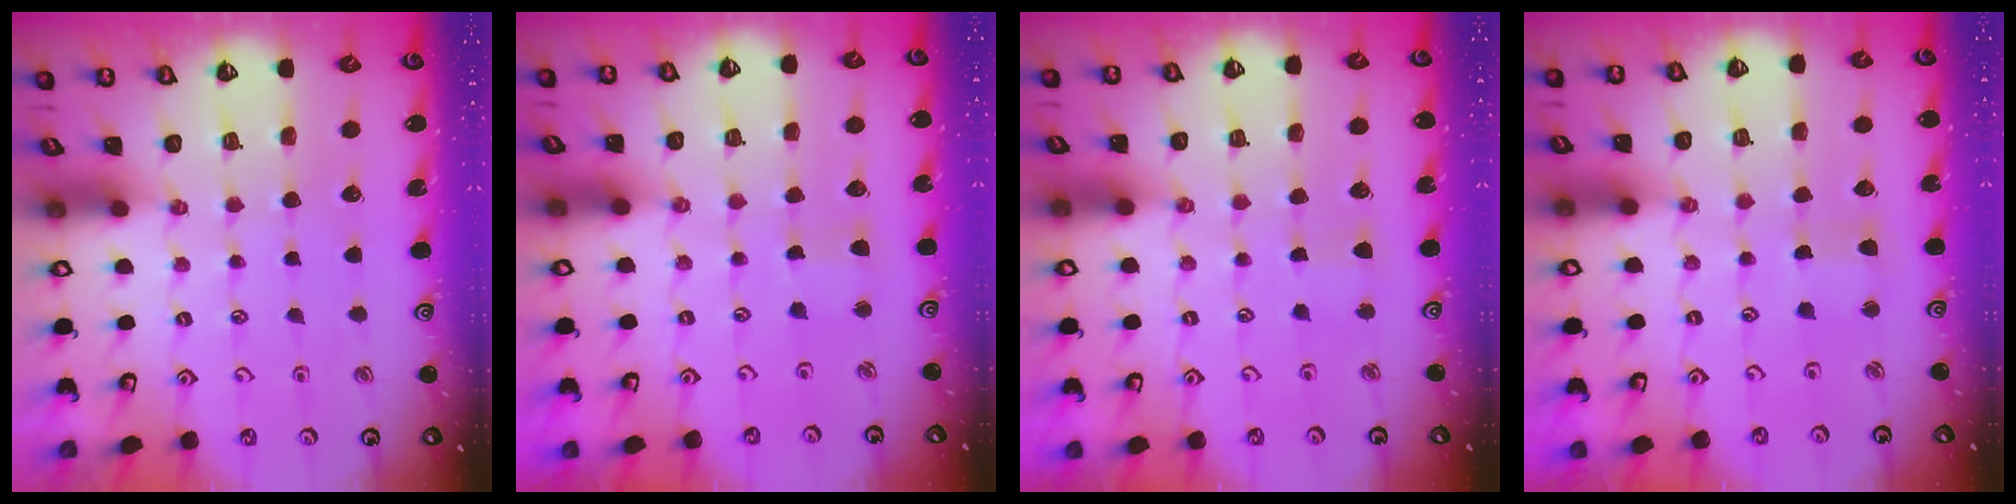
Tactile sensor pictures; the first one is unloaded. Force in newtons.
{"total": 2.6, "press": 2.6, "slide": 0.3}
{"total": 2.1, "press": 2.0, "slide": 0.4}
{"total": 3.5, "press": 3.4, "slide": 0.3}